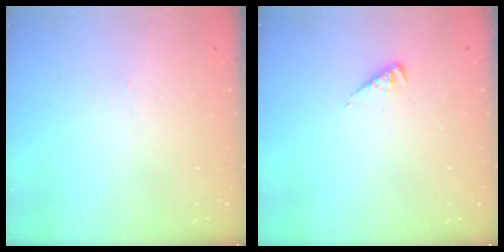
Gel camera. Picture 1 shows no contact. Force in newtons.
{"total": 2.9, "press": 2.9, "slide": 0.6}